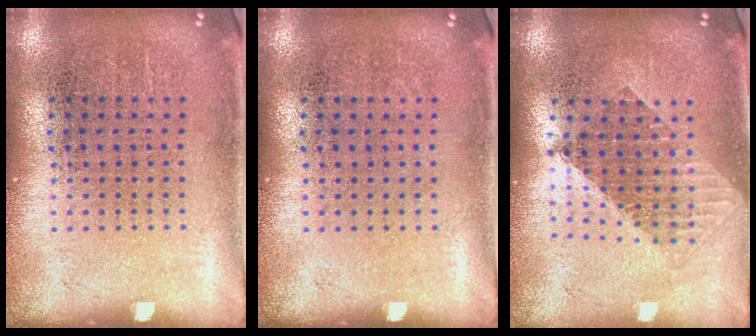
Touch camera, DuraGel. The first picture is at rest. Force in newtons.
{"total": 0.0}
{"total": 1.6, "press": 1.3, "slide": 0.8}